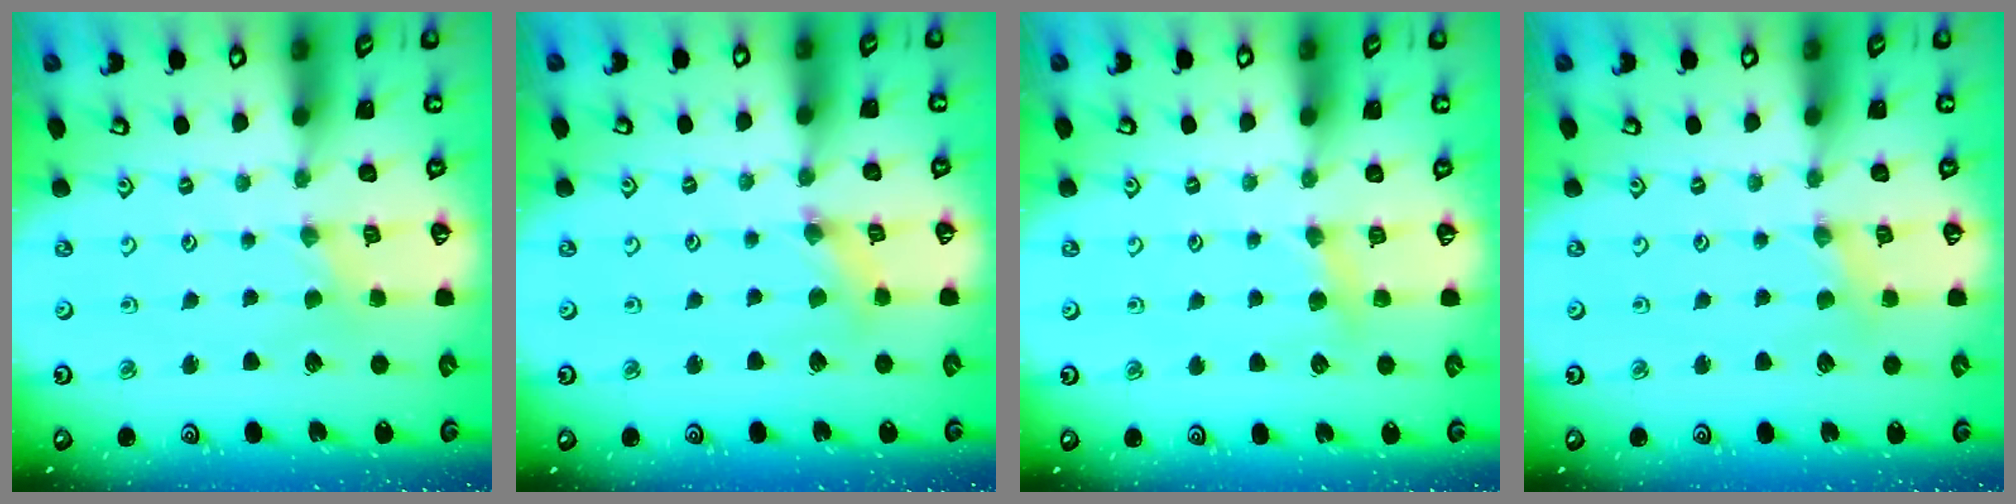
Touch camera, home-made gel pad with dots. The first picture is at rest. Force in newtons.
{"total": 2.0, "press": 2.0, "slide": 0.3}
{"total": 4.4, "press": 4.3, "slide": 0.6}
{"total": 2.0, "press": 1.9, "slide": 0.4}